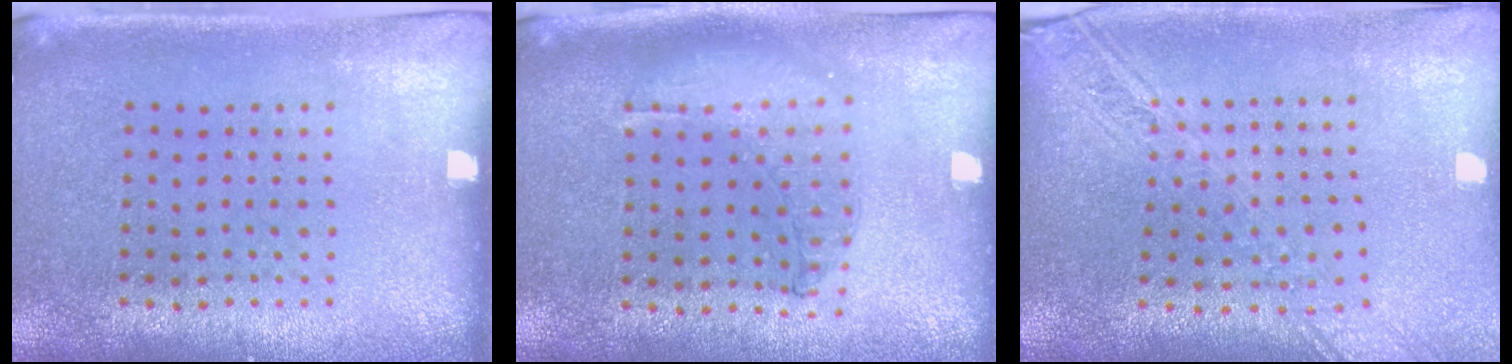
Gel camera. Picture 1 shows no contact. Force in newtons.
{"total": 1.0, "press": 1.0, "slide": 0.3}
{"total": 2.6, "press": 2.1, "slide": 1.6}